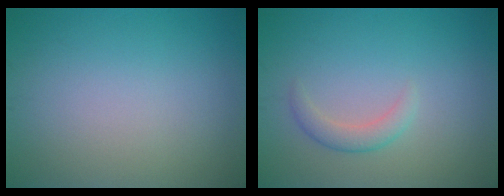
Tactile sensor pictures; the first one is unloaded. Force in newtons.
{"total": 1.7, "press": 1.7, "slide": 0.1}